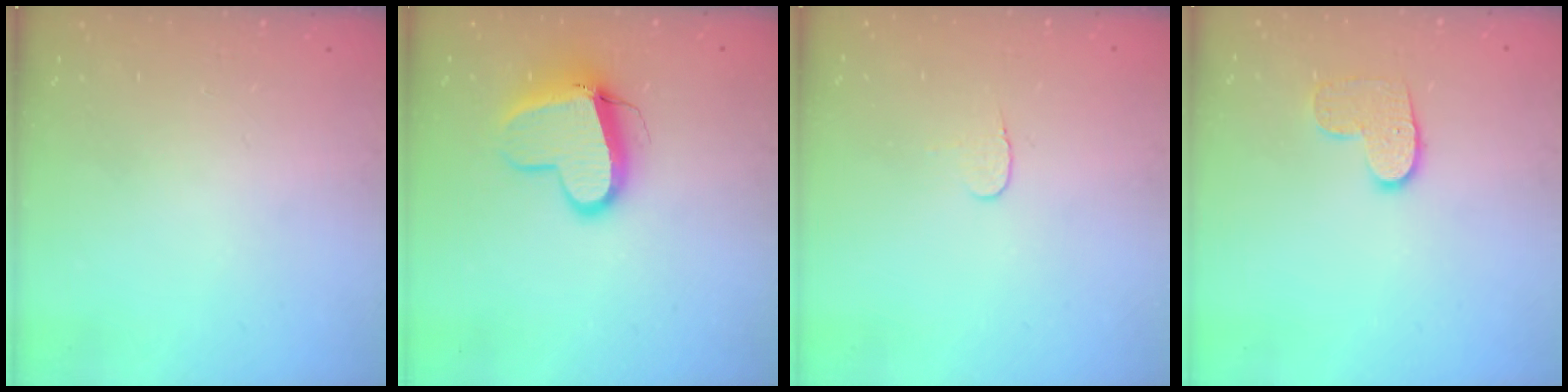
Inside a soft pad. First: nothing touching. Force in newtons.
{"total": 11.6, "press": 11.6, "slide": 1.2}
{"total": 3.9, "press": 3.9, "slide": 0.2}
{"total": 8.0, "press": 8.0, "slide": 0.4}